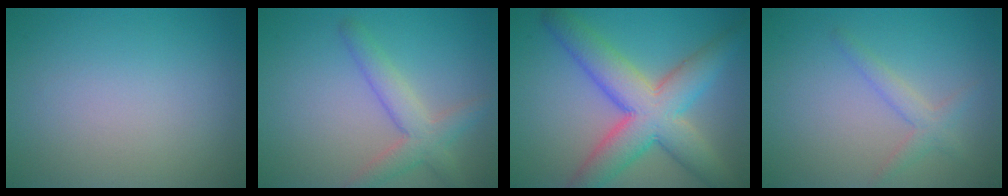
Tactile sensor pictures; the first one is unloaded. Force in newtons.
{"total": 3.6, "press": 3.6, "slide": 0.1}
{"total": 9.1, "press": 9.1, "slide": 0.3}
{"total": 2.0, "press": 2.0, "slide": 0.2}